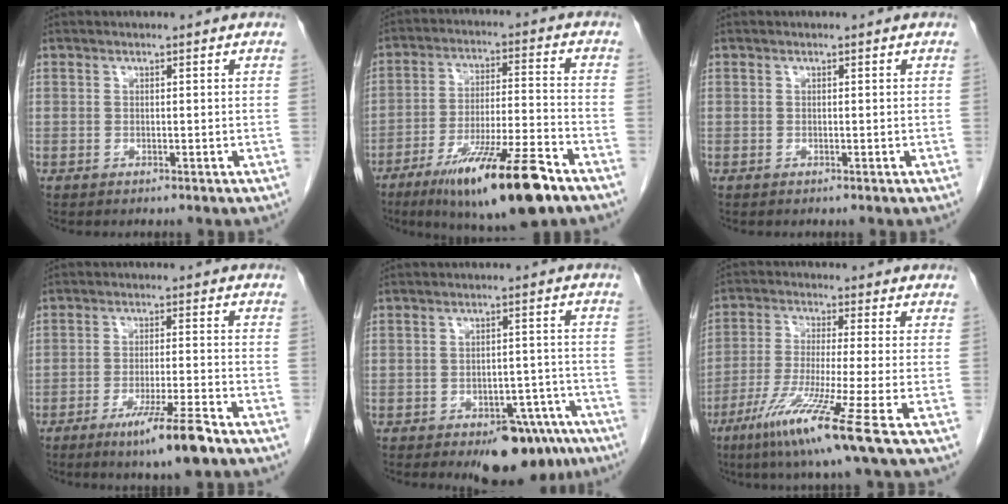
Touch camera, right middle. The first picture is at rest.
{"total": 16.5, "force": [-10.3, 1.5, 12.8], "torque": [-0.206, -0.028, -0.171]}
{"total": 0.0}
{"total": 7.5, "force": [-4.9, -0.4, 5.8], "torque": [-0.097, -0.018, -0.083]}
{"total": 9.4, "force": [-6.5, 4.2, 5.4], "torque": [-0.049, 0.013, -0.088]}
{"total": 11.9, "force": [-6.5, -1.7, 9.8], "torque": [-0.190, -0.044, -0.121]}